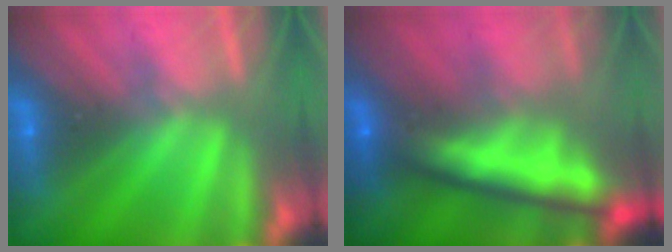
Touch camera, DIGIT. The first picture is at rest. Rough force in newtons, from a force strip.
{"total": 6.1}